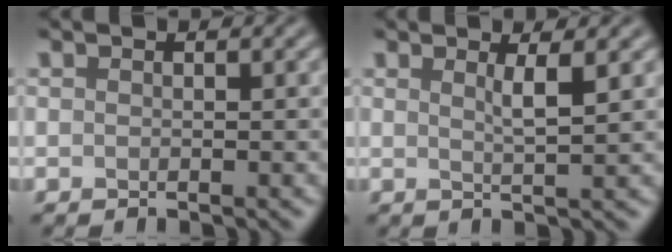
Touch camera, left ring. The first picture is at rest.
{"total": 2.2, "force": [0.9, 0.5, 1.9], "torque": [-0.026, -0.001, 0.009]}